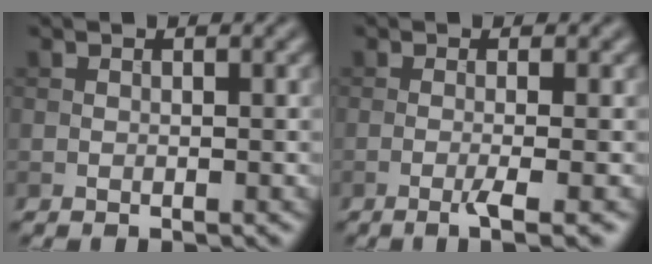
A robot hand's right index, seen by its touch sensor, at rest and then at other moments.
{"total": 3.0, "force": [-1.0, 0.6, 2.8], "torque": [-0.042, -0.002, -0.024]}